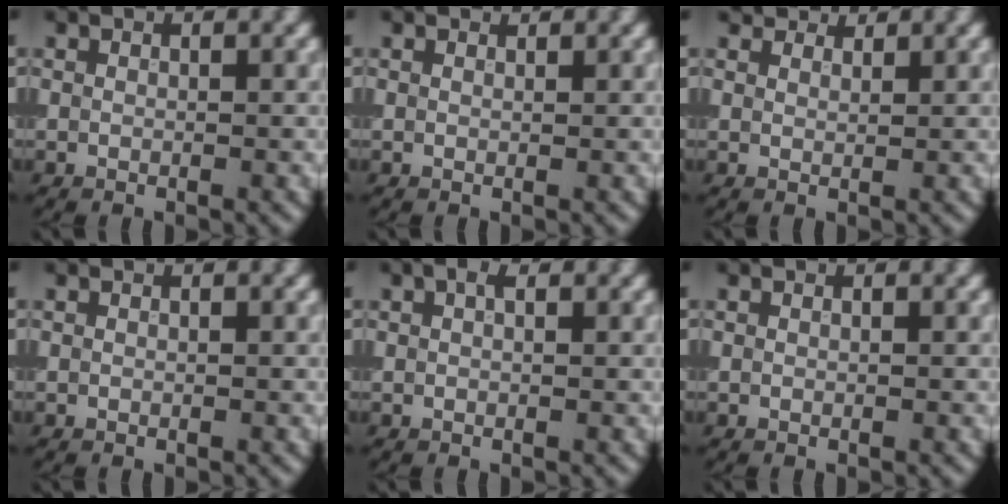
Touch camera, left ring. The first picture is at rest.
{"total": 0.7, "force": [0.7, 0.1, 0.0], "torque": [-0.003, -0.004, 0.007]}
{"total": 3.6, "force": [3.1, 1.4, 1.1], "torque": [-0.029, -0.005, 0.047]}
{"total": 0.0}
{"total": 1.1, "force": [0.6, 0.4, 0.8], "torque": [-0.017, 0.006, 0.009]}
{"total": 0.0}